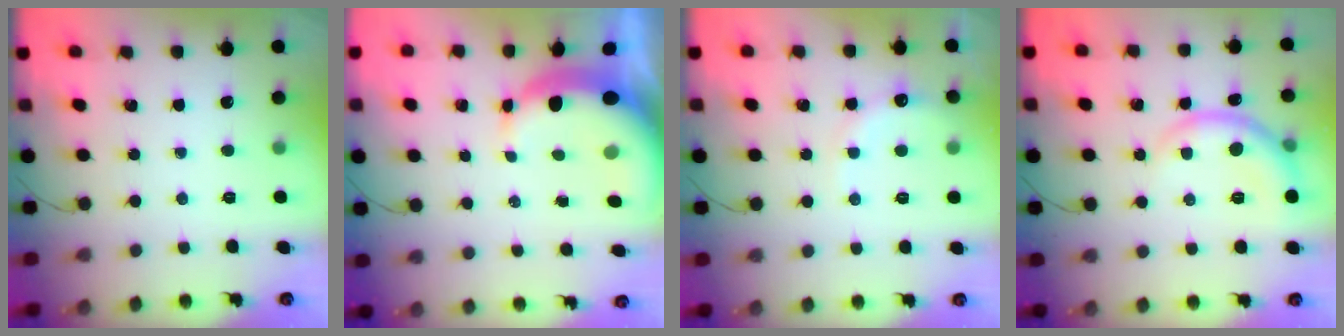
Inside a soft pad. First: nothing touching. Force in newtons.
{"total": 8.8, "press": 8.6, "slide": 1.7}
{"total": 7.3, "press": 7.2, "slide": 1.3}
{"total": 8.0, "press": 7.9, "slide": 0.8}